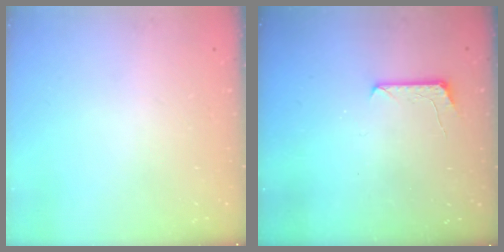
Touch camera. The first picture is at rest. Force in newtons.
{"total": 7.0, "press": 6.9, "slide": 0.7}